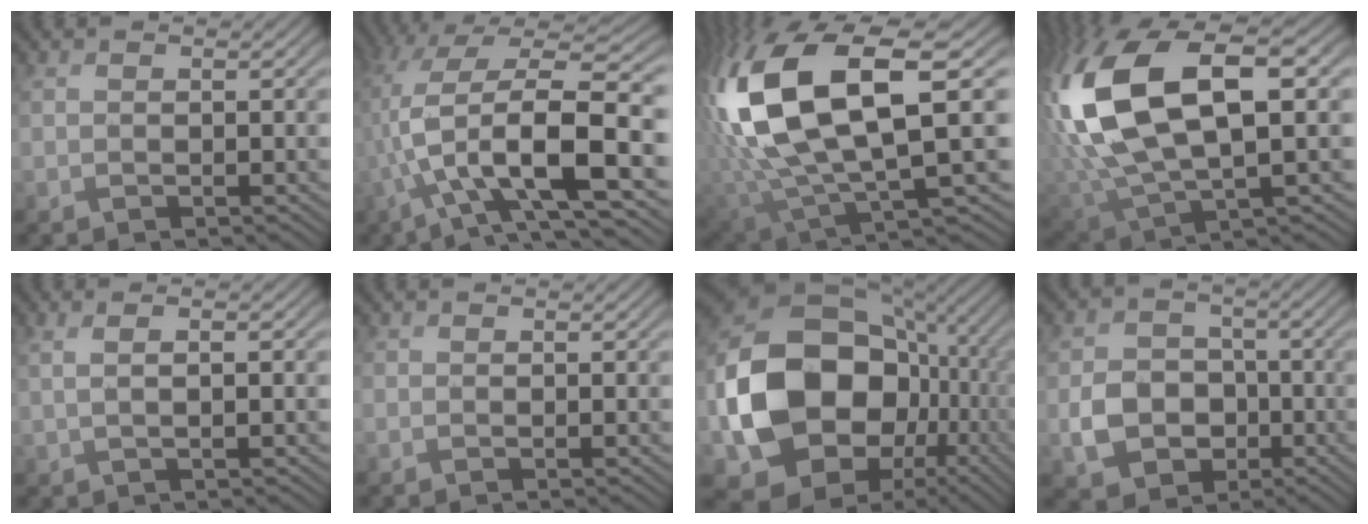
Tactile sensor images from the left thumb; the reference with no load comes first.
{"total": 14.5, "force": [-1.5, 5.7, 13.2], "torque": [-0.284, 0.010, -0.027]}
{"total": 17.5, "force": [4.2, 7.6, 15.2], "torque": [-0.356, -0.004, 0.083]}
{"total": 17.3, "force": [4.0, 8.7, 14.5], "torque": [-0.359, 0.008, 0.084]}
{"total": 1.6, "force": [0.6, 0.0, 1.5], "torque": [-0.024, -0.002, 0.014]}
{"total": 0.7, "force": [-0.3, 0.7, 0.2], "torque": [-0.004, -0.003, -0.007]}
{"total": 18.4, "force": [-1.4, 15.0, 10.6], "torque": [-0.236, -0.029, -0.014]}
{"total": 5.9, "force": [-1.5, 5.1, 2.5], "torque": [-0.054, -0.001, -0.036]}